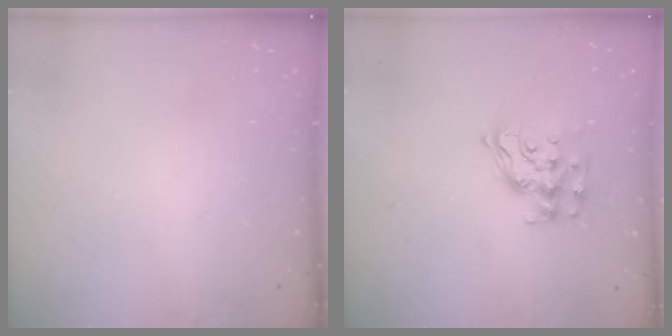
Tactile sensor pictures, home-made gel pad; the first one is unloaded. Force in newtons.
{"total": 12.1, "press": 12.0, "slide": 0.8}